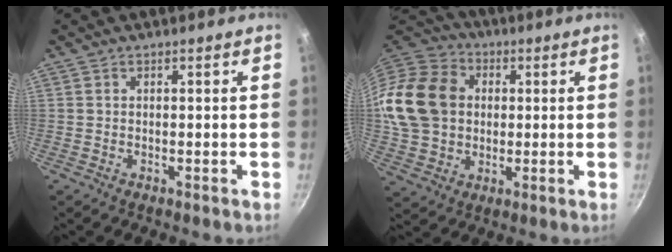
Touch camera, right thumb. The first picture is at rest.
{"total": 18.0, "force": [2.0, 14.8, 10.0], "torque": [-0.174, 0.026, 0.036]}